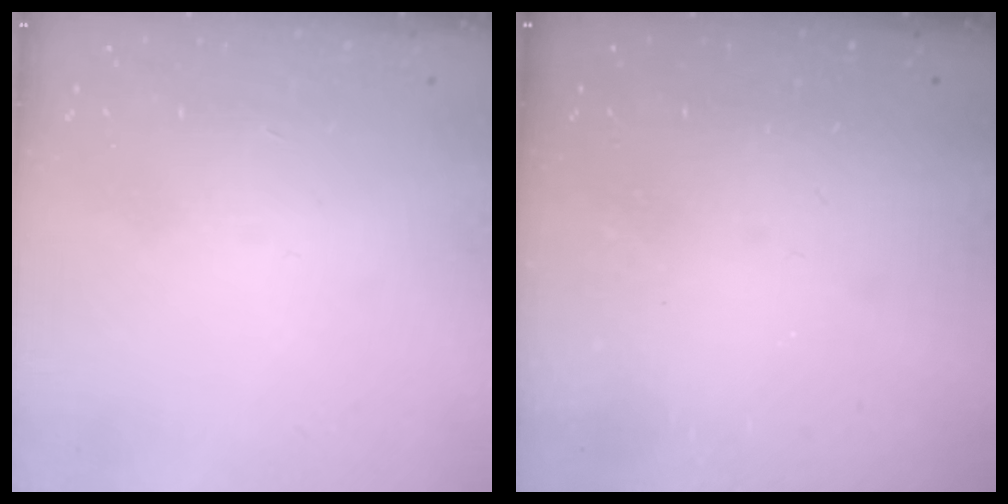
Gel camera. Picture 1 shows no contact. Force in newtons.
{"total": 0.0}